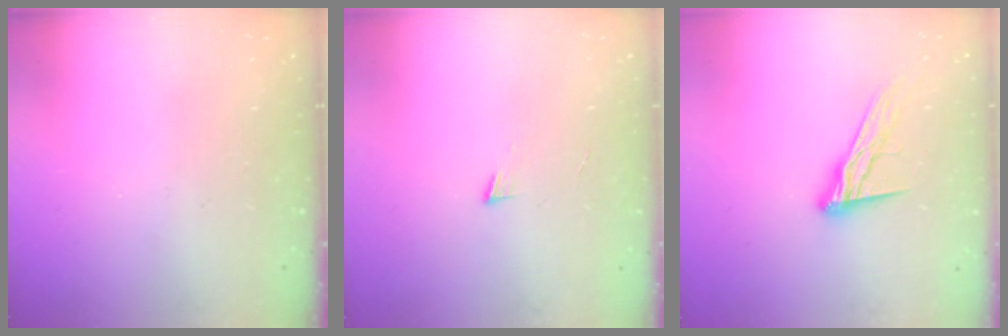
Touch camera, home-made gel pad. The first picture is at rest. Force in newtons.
{"total": 4.3, "press": 4.2, "slide": 0.4}
{"total": 11.6, "press": 11.6, "slide": 0.9}